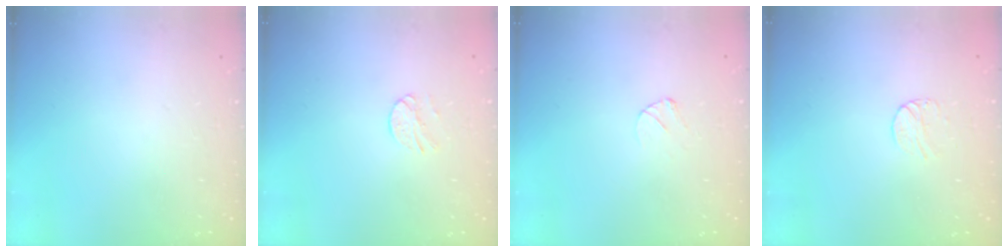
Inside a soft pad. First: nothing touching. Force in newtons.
{"total": 5.8, "press": 5.8, "slide": 0.4}
{"total": 3.6, "press": 3.6, "slide": 0.2}
{"total": 6.1, "press": 6.1, "slide": 0.5}